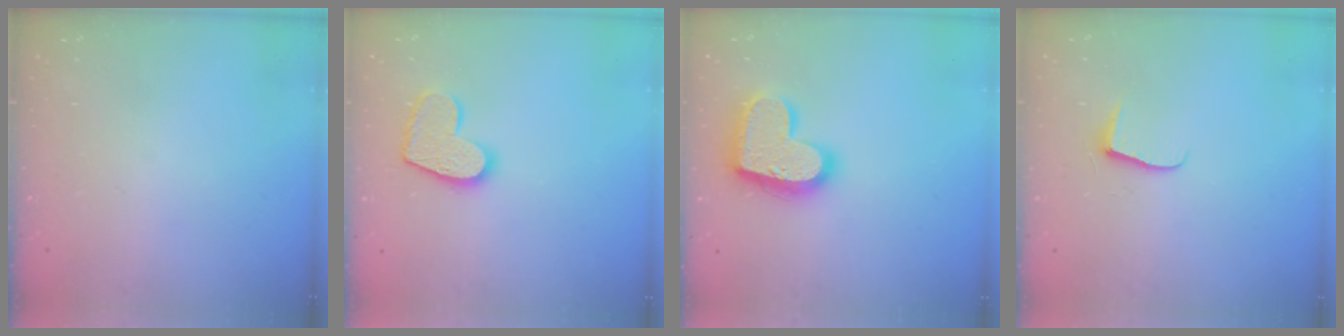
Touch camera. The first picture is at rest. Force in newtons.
{"total": 12.1, "press": 12.0, "slide": 0.8}
{"total": 20.0, "press": 20.0, "slide": 1.2}
{"total": 5.9, "press": 5.9, "slide": 0.6}